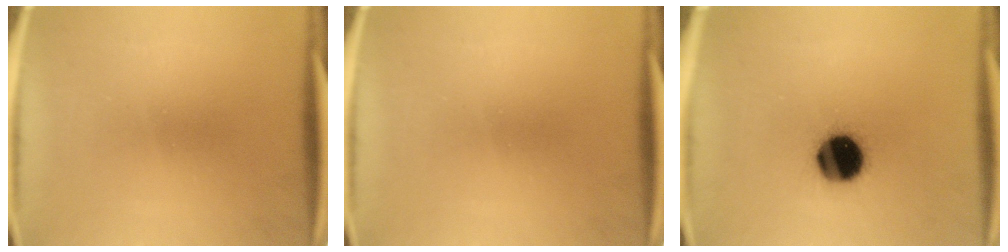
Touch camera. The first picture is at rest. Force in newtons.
{"total": 0.0}
{"total": 14.9}